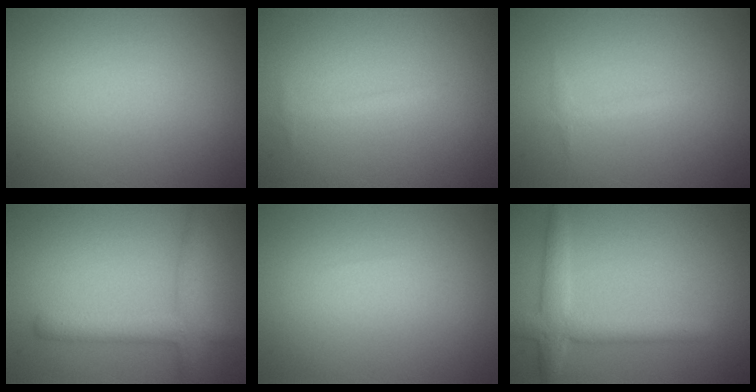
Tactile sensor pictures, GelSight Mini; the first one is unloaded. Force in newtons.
{"total": 0.8, "press": 0.8, "slide": 0.0}
{"total": 0.8, "press": 0.8, "slide": 0.1}
{"total": 3.5, "press": 3.5, "slide": 0.2}
{"total": 0.0}
{"total": 3.5, "press": 3.5, "slide": 0.2}